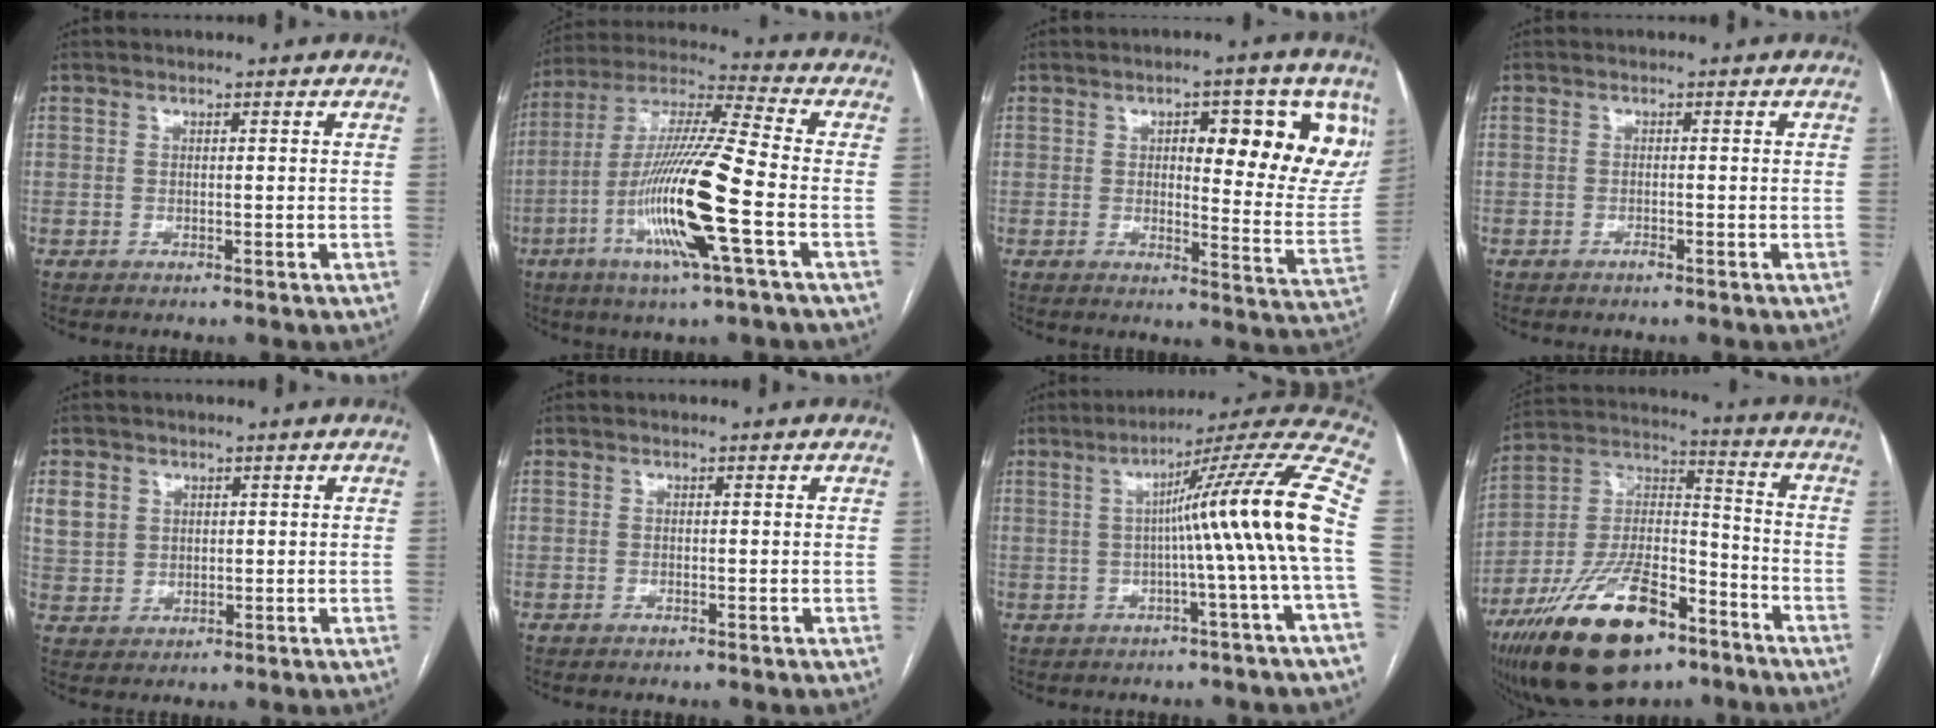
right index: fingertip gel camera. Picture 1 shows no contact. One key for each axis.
{"total": 17.3, "fx": -5.2, "fy": 0.1, "fz": 16.5, "tx": -0.328, "ty": -0.012, "tz": -0.104}
{"total": 15.2, "fx": 6.2, "fy": 4.5, "fz": 13.1, "tx": -0.144, "ty": -0.003, "tz": 0.076}
{"total": 0.6, "fx": -0.5, "fy": 0.1, "fz": 0.3, "tx": -0.007, "ty": 0.000, "tz": -0.007}
{"total": 7.0, "fx": 2.6, "fy": 6.1, "fz": 2.4, "tx": -0.064, "ty": 0.013, "tz": 0.063}
{"total": 0.0}
{"total": 15.8, "fx": -0.6, "fy": -2.6, "fz": 15.6, "tx": -0.200, "ty": 0.021, "tz": -0.016}
{"total": 22.2, "fx": -14.0, "fy": 8.9, "fz": 14.9, "tx": -0.293, "ty": 0.009, "tz": -0.242}